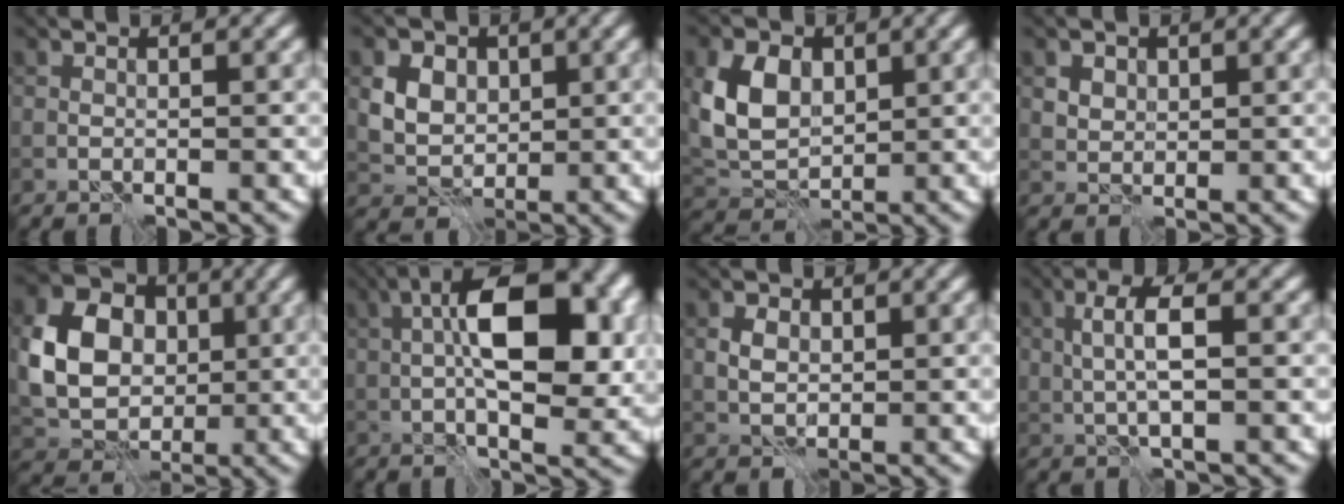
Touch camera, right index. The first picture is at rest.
{"total": 7.7, "force": [2.7, 6.1, 4.0], "torque": [-0.070, 0.025, 0.032]}
{"total": 5.8, "force": [1.2, 4.3, 3.8], "torque": [-0.079, 0.005, 0.022]}
{"total": 2.9, "force": [1.6, 2.1, 1.2], "torque": [-0.034, 0.004, 0.032]}
{"total": 9.6, "force": [0.7, 7.7, 5.7], "torque": [-0.120, -0.002, 0.016]}
{"total": 10.6, "force": [1.2, 4.2, 9.7], "torque": [-0.149, 0.015, 0.014]}
{"total": 2.2, "force": [0.4, 1.7, 1.4], "torque": [-0.026, 0.003, 0.006]}
{"total": 3.5, "force": [0.4, 1.0, 3.4], "torque": [-0.068, 0.006, 0.006]}